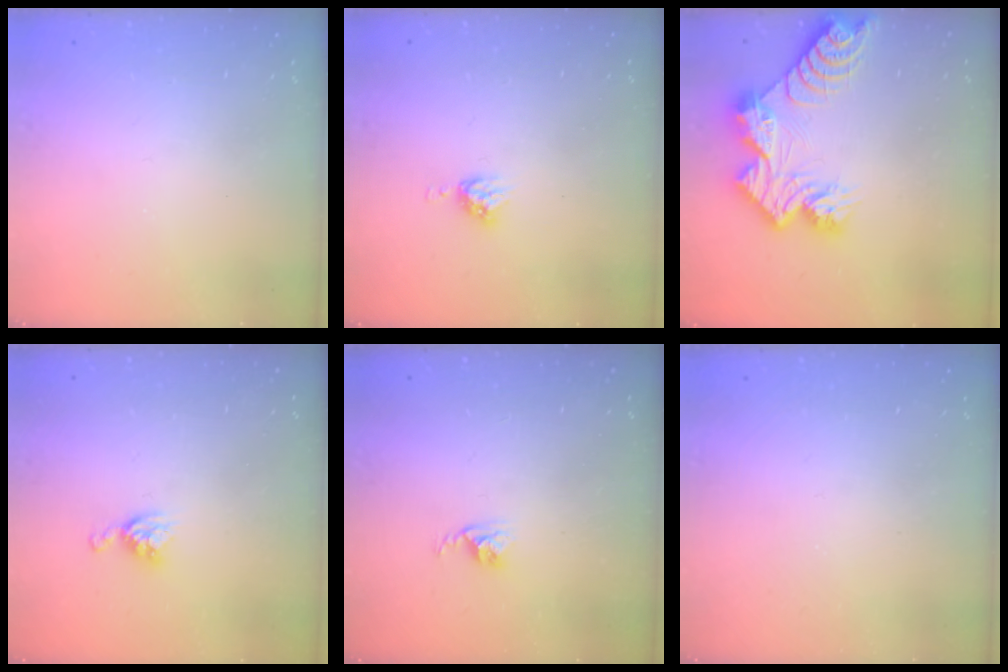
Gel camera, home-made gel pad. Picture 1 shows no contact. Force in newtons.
{"total": 5.1, "press": 5.1, "slide": 0.7}
{"total": 13.4, "press": 13.4, "slide": 1.1}
{"total": 5.5, "press": 5.5, "slide": 0.1}
{"total": 2.5, "press": 2.5, "slide": 0.4}
{"total": 0.0}